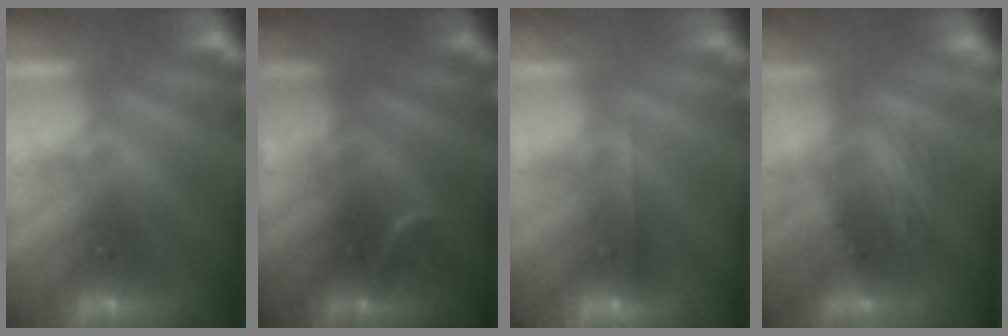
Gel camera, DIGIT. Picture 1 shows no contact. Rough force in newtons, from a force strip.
{"total": 2.8}
{"total": 1.8}
{"total": 2.0}